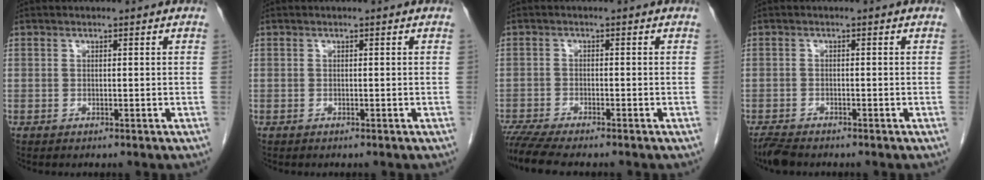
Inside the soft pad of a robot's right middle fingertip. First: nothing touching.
{"total": 0.0}
{"total": 6.8, "force": [-5.9, 0.4, 3.3], "torque": [-0.050, -0.016, -0.099]}
{"total": 2.8, "force": [-2.5, 0.5, 1.2], "torque": [-0.028, -0.012, -0.044]}